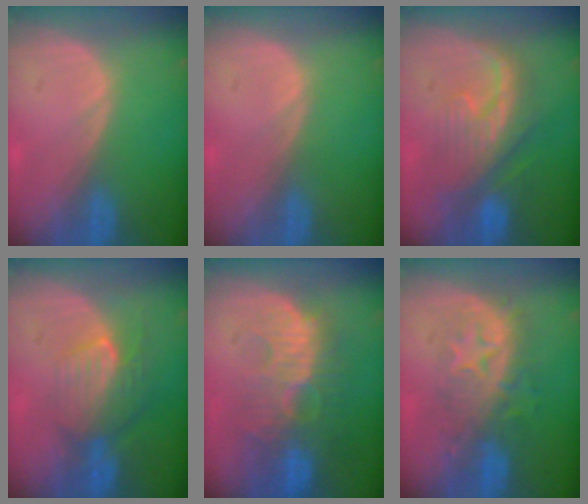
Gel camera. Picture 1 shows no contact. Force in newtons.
{"total": 0.0}
{"total": 8.3, "press": 8.2, "slide": 1.3}
{"total": 8.1, "press": 7.1, "slide": 3.7}
{"total": 10.8, "press": 9.6, "slide": 4.9}
{"total": 8.3, "press": 8.0, "slide": 2.2}